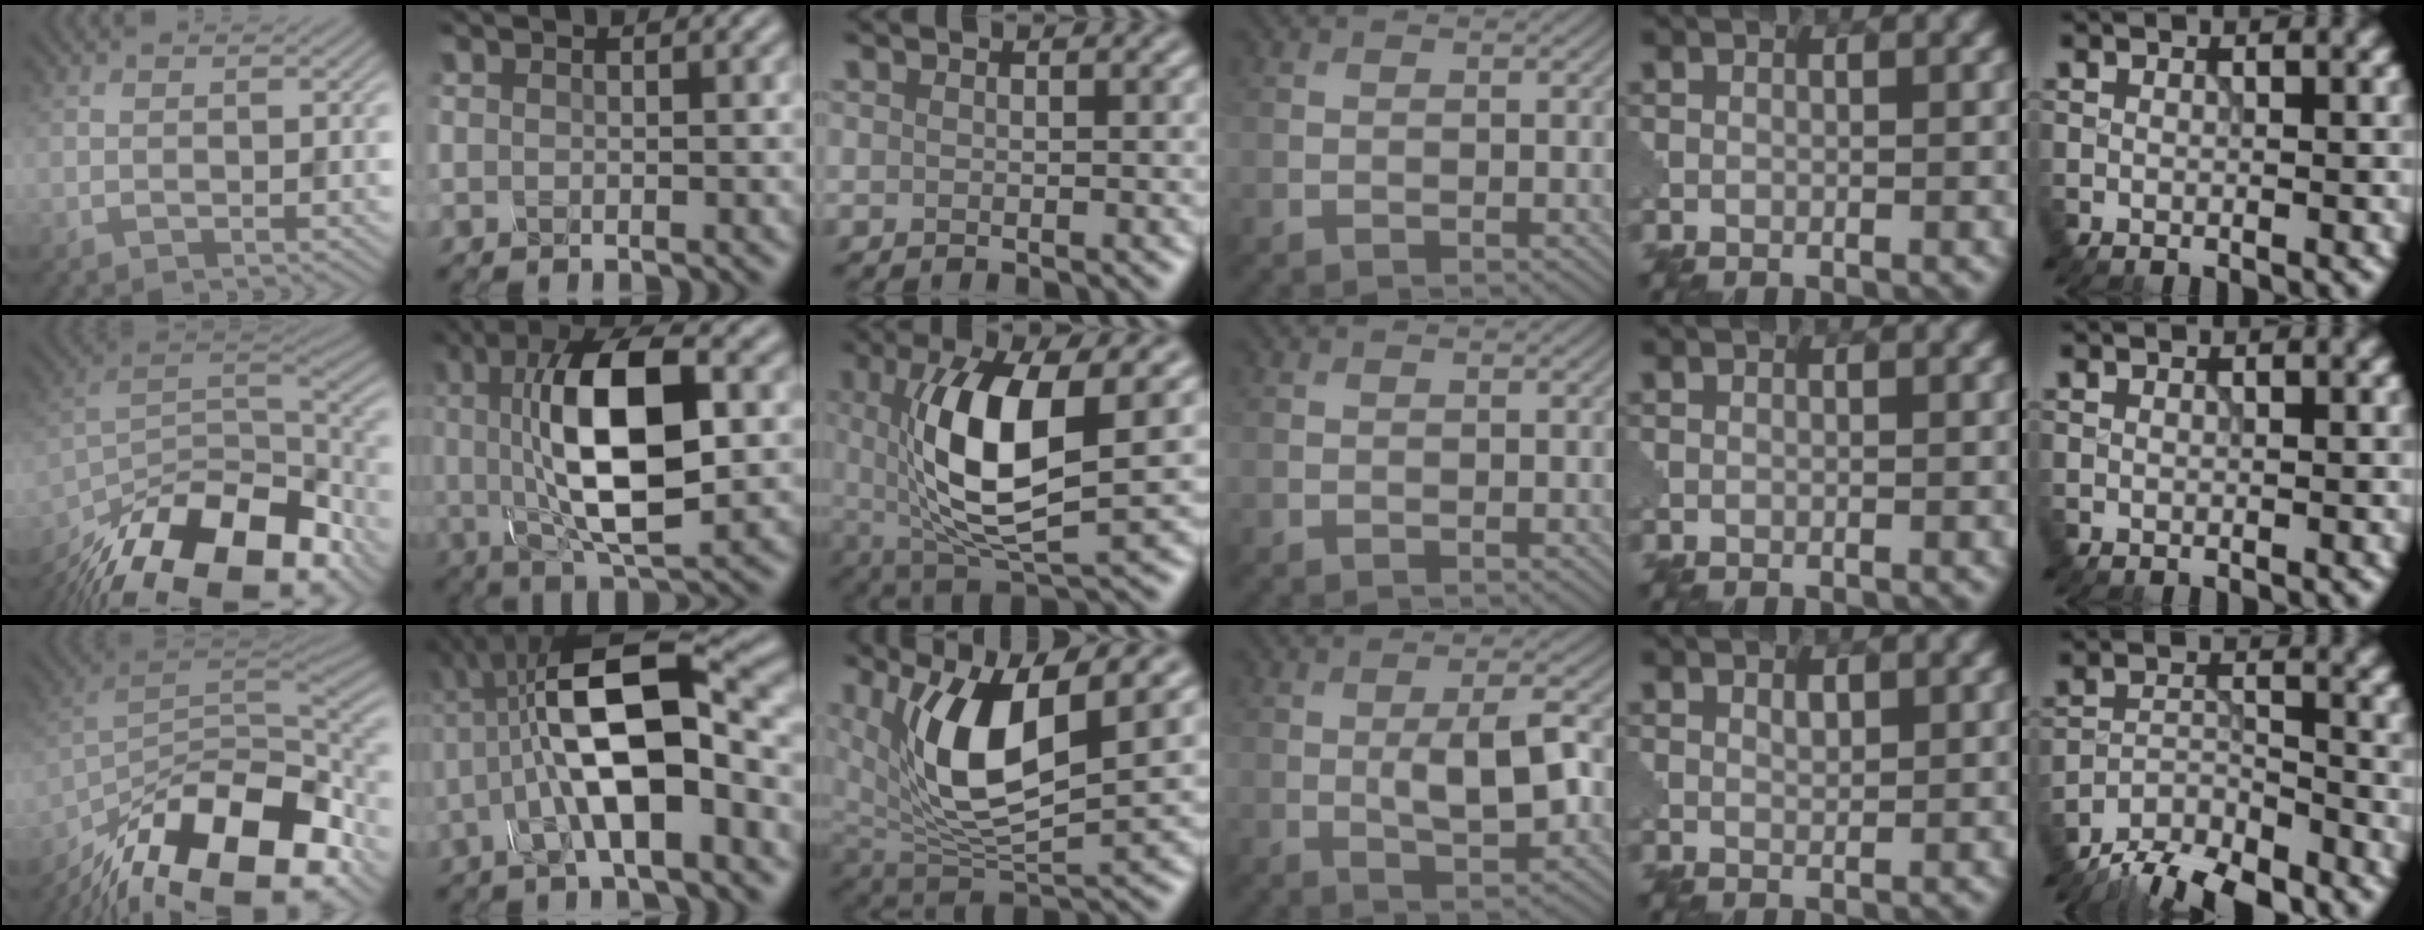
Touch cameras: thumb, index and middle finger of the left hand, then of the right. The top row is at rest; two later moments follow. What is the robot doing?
{"motion": "disassemble", "object": "glue stick"}